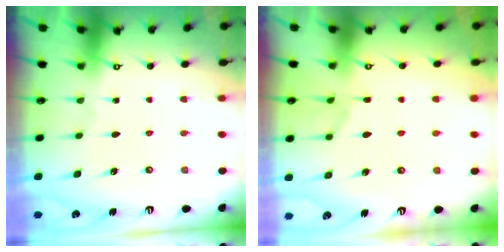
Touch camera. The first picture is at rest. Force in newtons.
{"total": 1.6, "press": 0.8, "slide": 1.4}